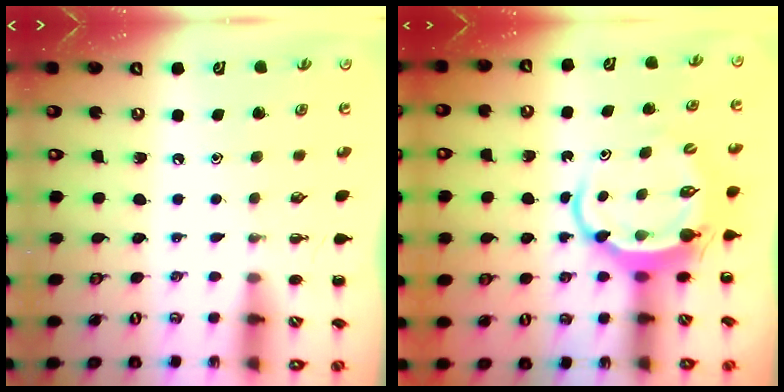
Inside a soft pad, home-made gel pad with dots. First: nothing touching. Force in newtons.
{"total": 6.9, "press": 6.8, "slide": 1.2}